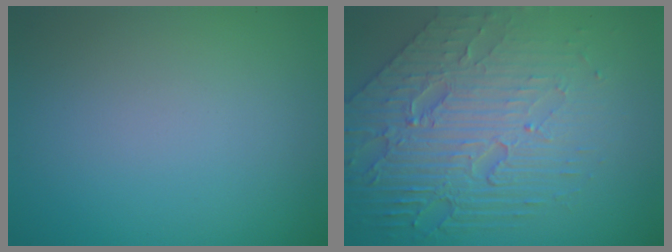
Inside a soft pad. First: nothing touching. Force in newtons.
{"total": 8.4, "press": 5.7, "slide": 6.2}